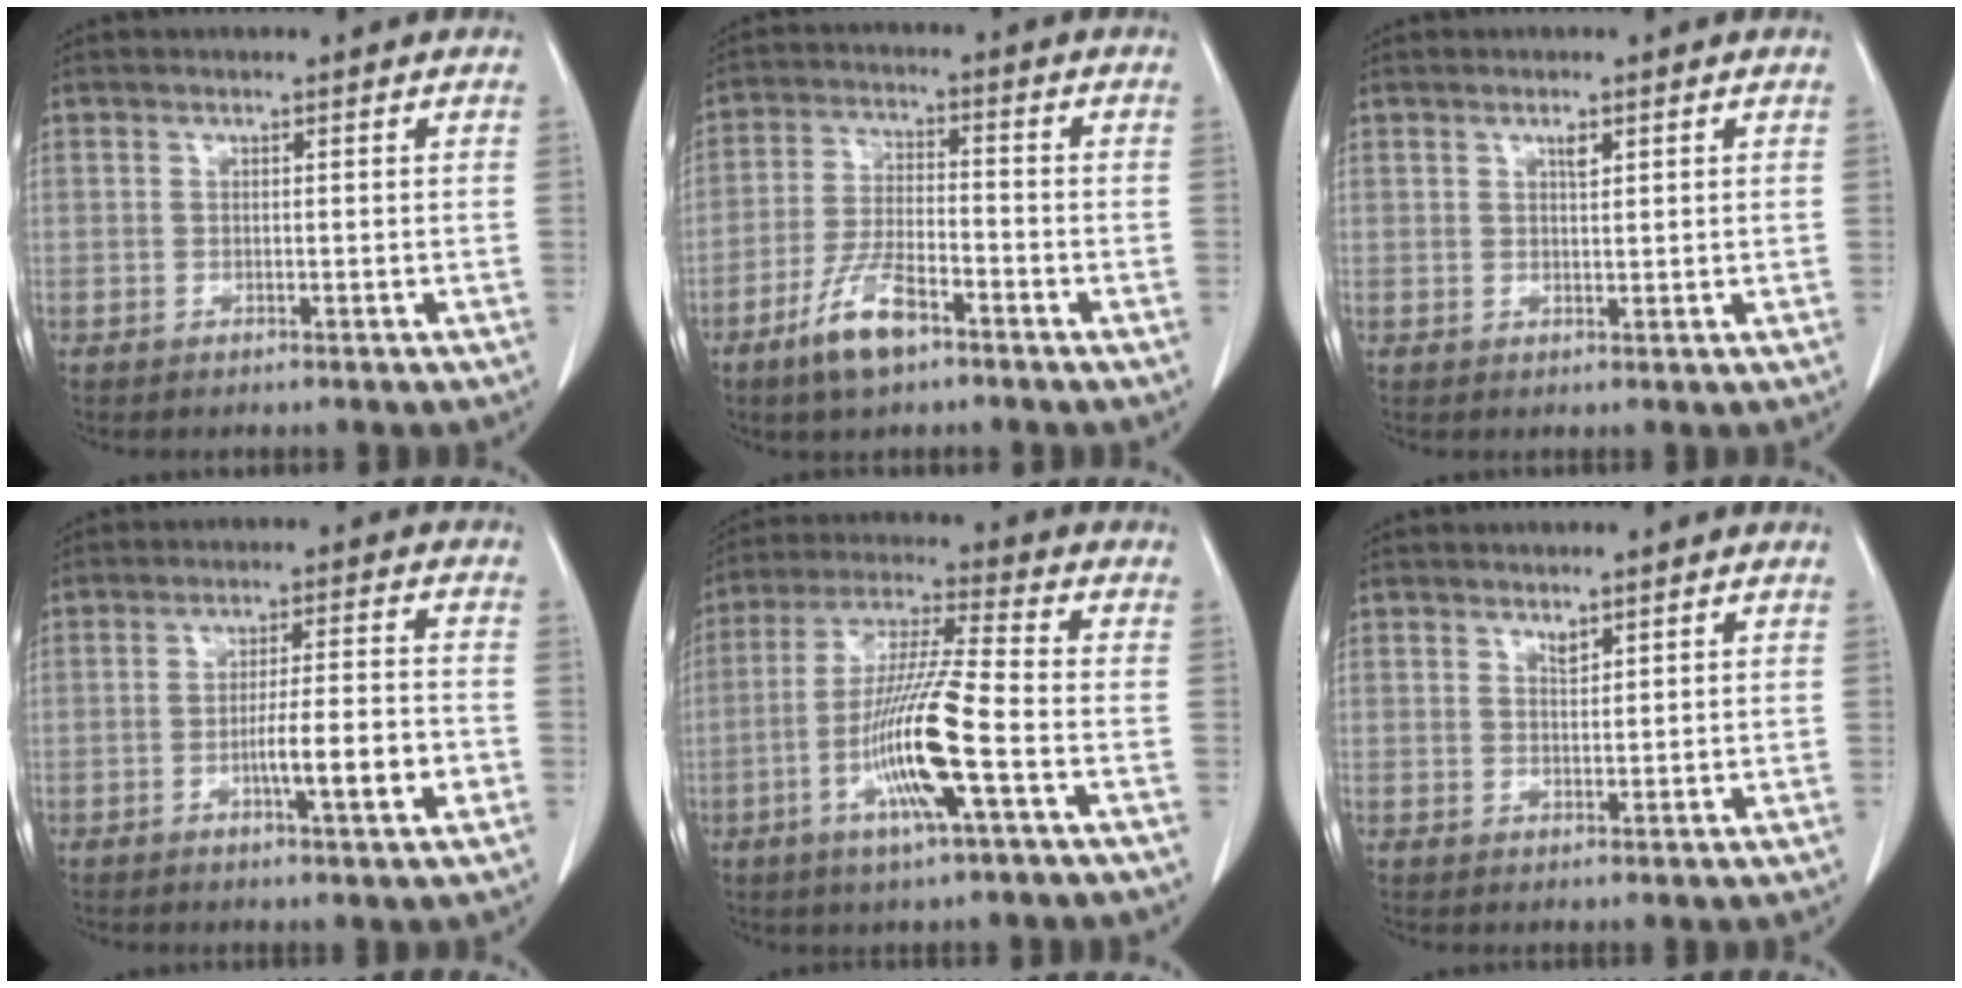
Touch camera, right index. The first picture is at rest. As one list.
[{"total": 8.2, "force": [-5.0, 2.3, 6.0], "torque": [-0.121, -0.007, -0.095]}, {"total": 1.5, "force": [0.9, 0.4, 1.1], "torque": [-0.016, -0.004, 0.014]}, {"total": 8.3, "force": [-2.7, 0.4, 7.8], "torque": [-0.121, 0.003, -0.043]}, {"total": 13.5, "force": [-4.2, 0.3, 12.8], "torque": [-0.255, -0.009, -0.084]}, {"total": 1.4, "force": [1.2, 0.4, 0.7], "torque": [-0.009, -0.005, 0.021]}]